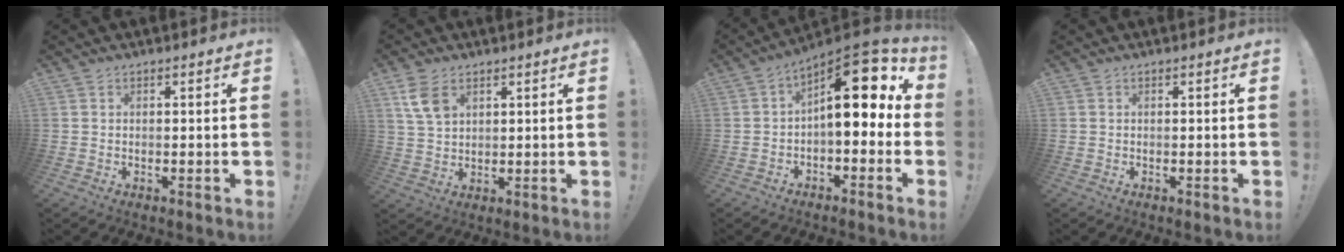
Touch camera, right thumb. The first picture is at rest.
{"total": 7.3, "force": [3.6, 4.5, 4.5], "torque": [-0.076, -0.015, 0.069]}
{"total": 15.7, "force": [4.1, 6.6, 13.7], "torque": [-0.187, -0.026, 0.069]}
{"total": 0.0}